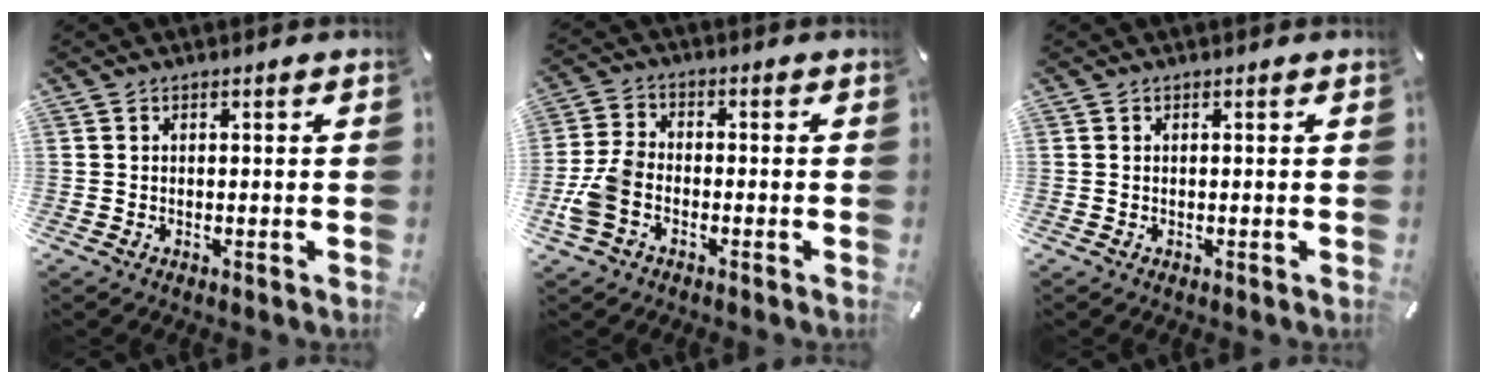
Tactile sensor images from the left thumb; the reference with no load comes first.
{"total": 7.5, "force": [-2.7, 4.9, 4.9], "torque": [-0.117, 0.009, -0.052]}
{"total": 0.0}